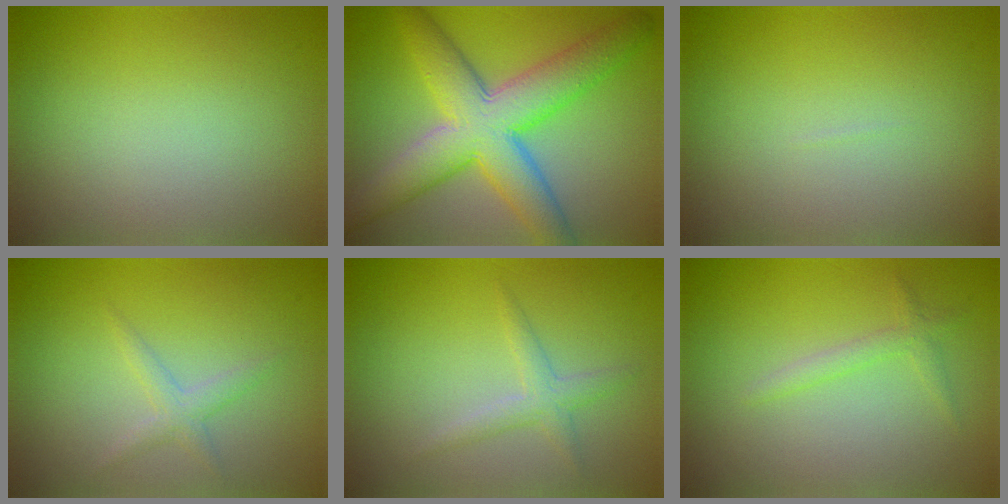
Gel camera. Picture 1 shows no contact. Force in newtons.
{"total": 9.7, "press": 9.7, "slide": 0.3}
{"total": 0.0}
{"total": 1.6, "press": 1.6, "slide": 0.0}
{"total": 1.8, "press": 1.8, "slide": 0.1}
{"total": 1.3, "press": 1.3, "slide": 0.1}